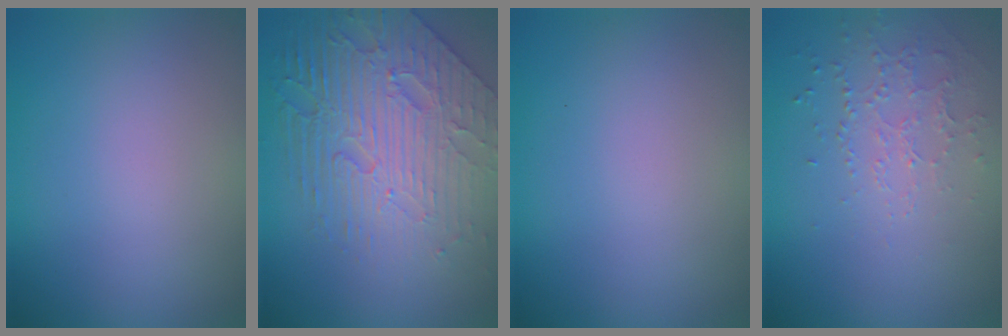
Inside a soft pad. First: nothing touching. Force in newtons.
{"total": 7.4, "press": 5.6, "slide": 4.8}
{"total": 0.0}
{"total": 1.3, "press": 1.0, "slide": 0.8}